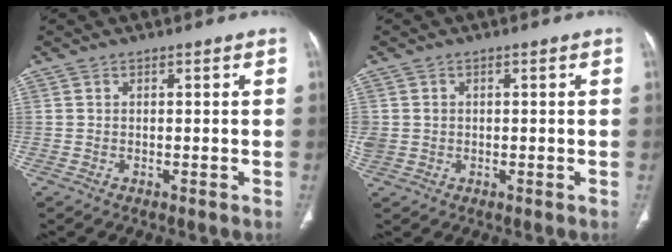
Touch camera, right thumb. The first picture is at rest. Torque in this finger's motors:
{"motor_torque": [1.85, 1.79, 0.22, -0.15, 0.17]}